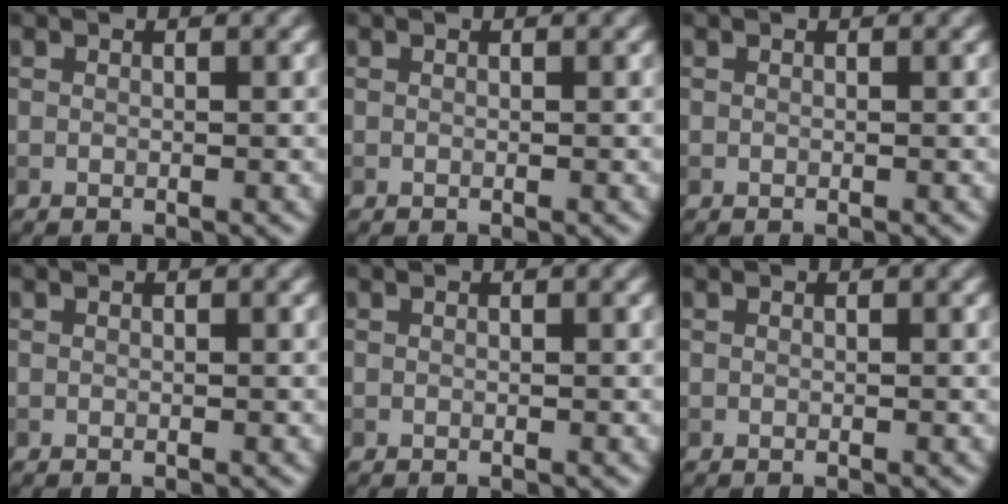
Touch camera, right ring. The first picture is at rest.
{"total": 0.0}
{"total": 0.0}
{"total": 0.0}
{"total": 0.0}
{"total": 0.0}